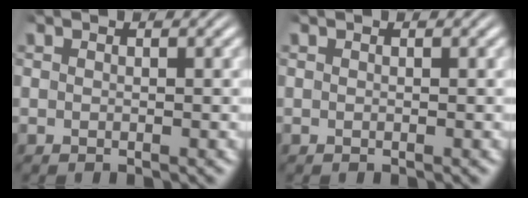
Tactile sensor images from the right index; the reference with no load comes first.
{"total": 0.0}